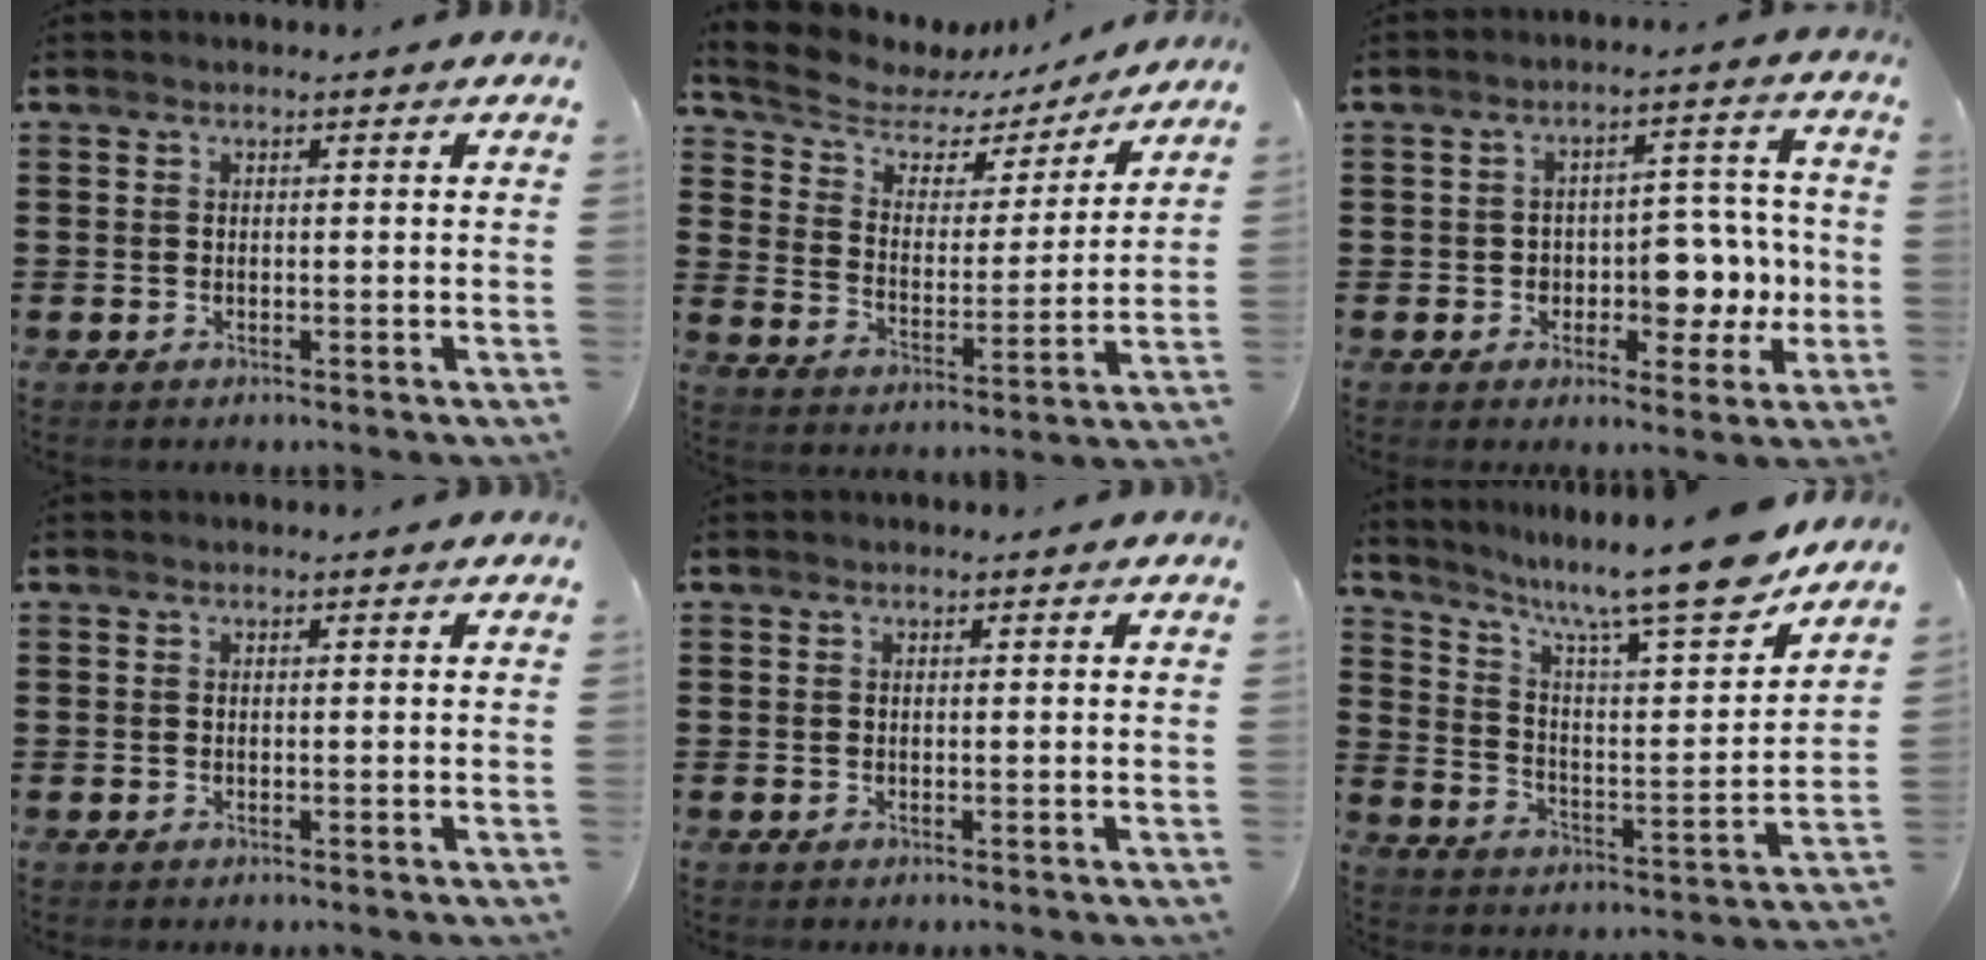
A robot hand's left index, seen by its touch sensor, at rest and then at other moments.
{"total": 5.7, "force": [4.7, 2.9, 1.4], "torque": [-0.061, -0.027, 0.078]}
{"total": 6.8, "force": [-1.4, 5.0, 4.5], "torque": [-0.075, 0.009, -0.027]}
{"total": 0.0}
{"total": 0.0}
{"total": 12.8, "force": [10.5, 0.9, 7.2], "torque": [-0.143, -0.070, 0.169]}